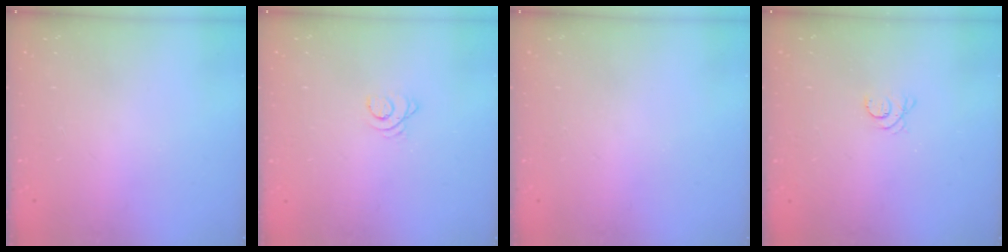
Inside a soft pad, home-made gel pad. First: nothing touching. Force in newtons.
{"total": 2.4, "press": 2.4, "slide": 0.3}
{"total": 0.0}
{"total": 4.0, "press": 3.9, "slide": 1.0}